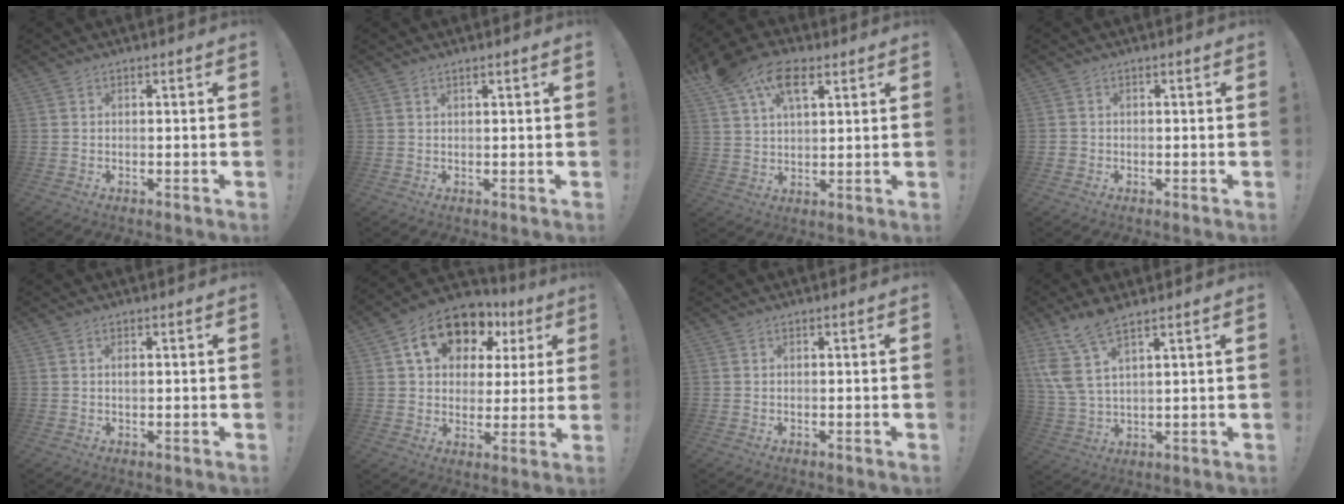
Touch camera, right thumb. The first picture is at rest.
{"total": 1.1, "force": [0.6, -0.1, 0.9], "torque": [-0.015, -0.001, 0.009]}
{"total": 13.2, "force": [7.4, 7.5, 8.0], "torque": [-0.138, -0.019, 0.138]}
{"total": 1.3, "force": [-0.5, 1.1, 0.4], "torque": [-0.010, 0.006, -0.008]}
{"total": 1.0, "force": [0.2, 0.6, 0.8], "torque": [-0.010, -0.001, 0.001]}
{"total": 16.0, "force": [8.5, 10.4, 8.8], "torque": [-0.140, -0.038, 0.156]}
{"total": 0.0}
{"total": 9.8, "force": [6.4, 3.1, 6.7], "torque": [-0.139, -0.030, 0.123]}